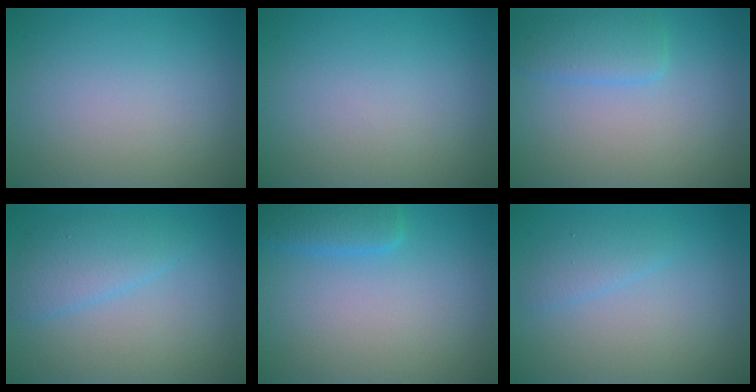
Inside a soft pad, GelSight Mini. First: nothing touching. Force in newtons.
{"total": 0.0}
{"total": 2.3, "press": 2.3, "slide": 0.2}
{"total": 2.8, "press": 2.8, "slide": 0.2}
{"total": 2.5, "press": 2.5, "slide": 0.3}
{"total": 1.5, "press": 1.5, "slide": 0.1}